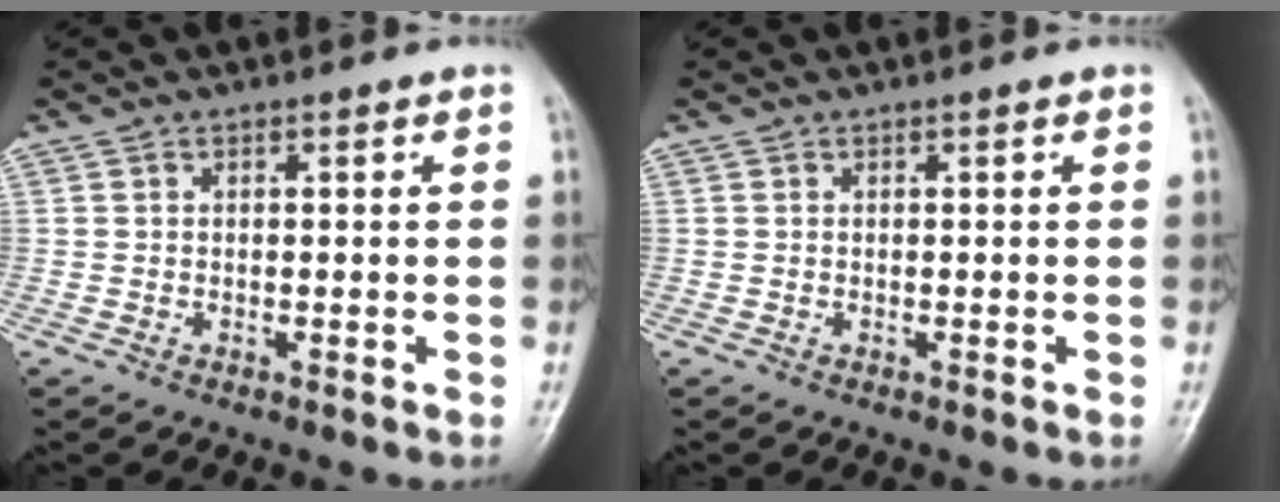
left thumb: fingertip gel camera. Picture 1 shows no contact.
{"total": 0.0}